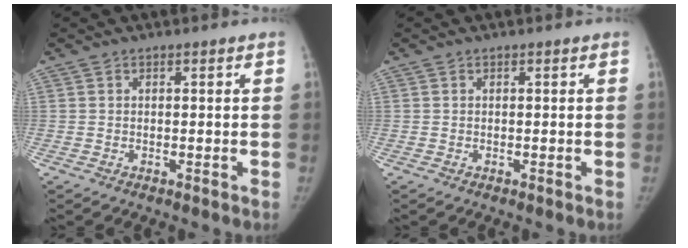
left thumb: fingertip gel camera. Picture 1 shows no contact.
{"total": 0.0}